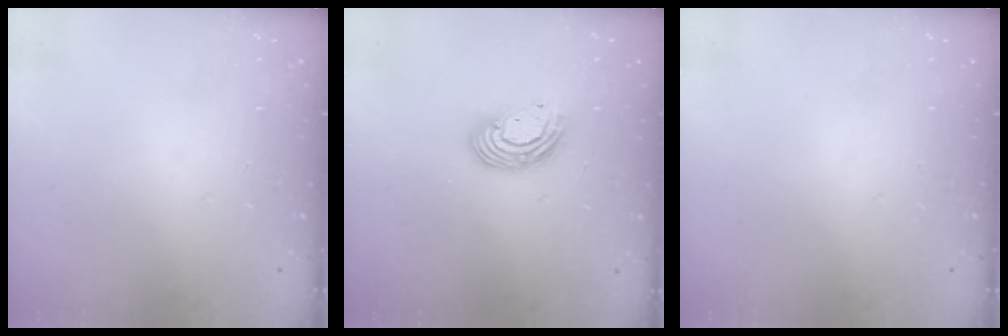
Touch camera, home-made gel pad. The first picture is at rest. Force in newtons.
{"total": 10.1, "press": 10.0, "slide": 1.1}
{"total": 0.0}